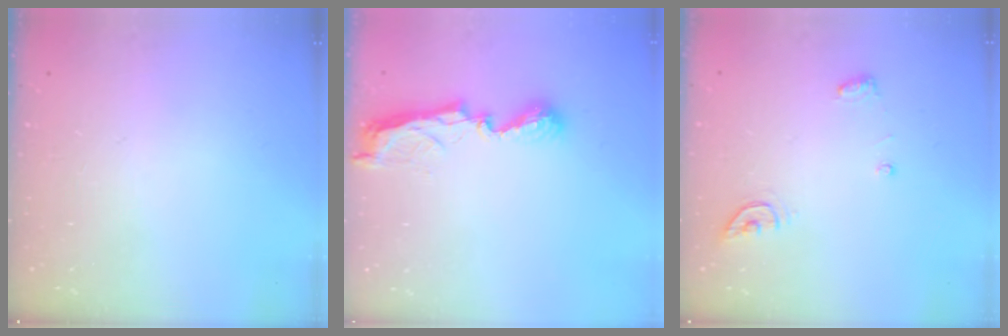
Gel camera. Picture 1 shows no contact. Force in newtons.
{"total": 7.7, "press": 7.6, "slide": 0.7}
{"total": 5.5, "press": 5.5, "slide": 0.2}